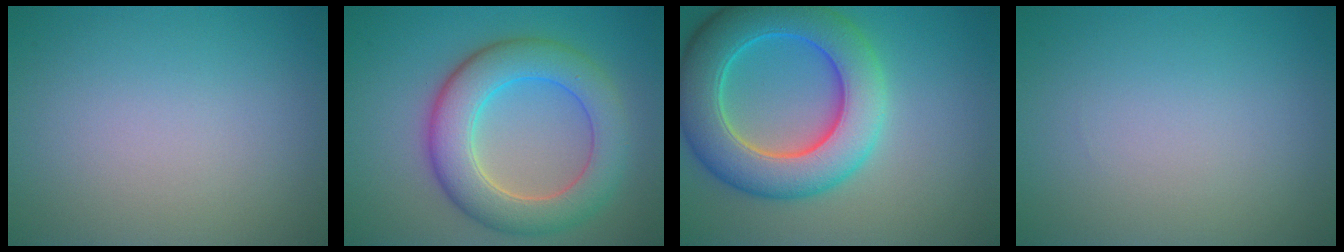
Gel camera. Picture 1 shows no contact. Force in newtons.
{"total": 7.4, "press": 7.4, "slide": 0.4}
{"total": 9.5, "press": 9.5, "slide": 0.3}
{"total": 0.0}